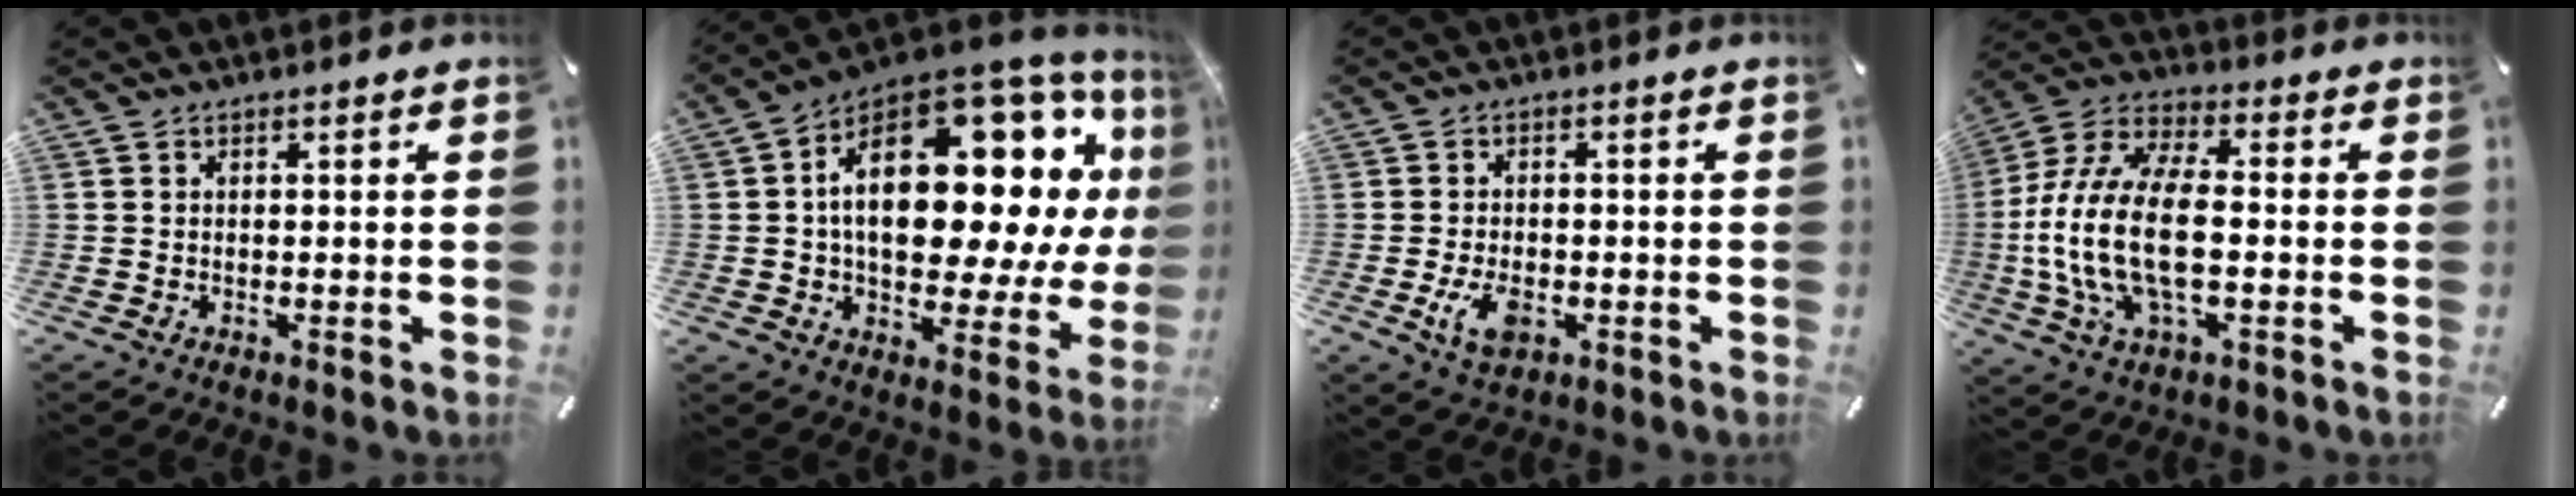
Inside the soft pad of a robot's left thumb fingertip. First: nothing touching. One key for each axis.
{"total": 26.7, "fx": 7.0, "fy": 14.1, "fz": 21.6, "tx": -0.325, "ty": -0.059, "tz": 0.119}
{"total": 6.0, "fx": -2.0, "fy": 3.7, "fz": 4.3, "tx": -0.087, "ty": 0.001, "tz": -0.039}
{"total": 18.2, "fx": -2.5, "fy": 9.0, "fz": 15.7, "tx": -0.334, "ty": -0.006, "tz": -0.044}